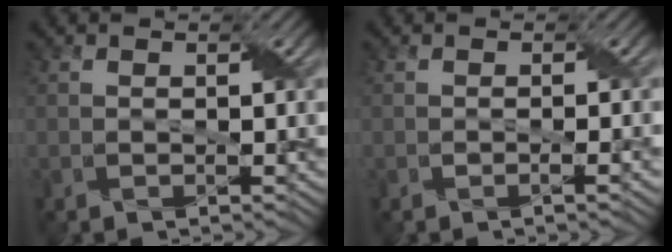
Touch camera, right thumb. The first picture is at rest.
{"total": 1.2, "force": [-0.4, 0.0, 1.1], "torque": [-0.021, 0.002, -0.007]}